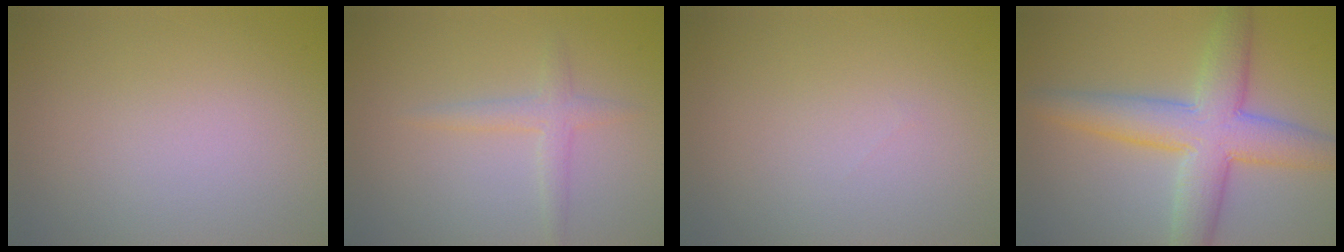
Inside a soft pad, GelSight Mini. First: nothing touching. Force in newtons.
{"total": 1.8, "press": 1.8, "slide": 0.1}
{"total": 0.0}
{"total": 7.5, "press": 7.5, "slide": 0.2}